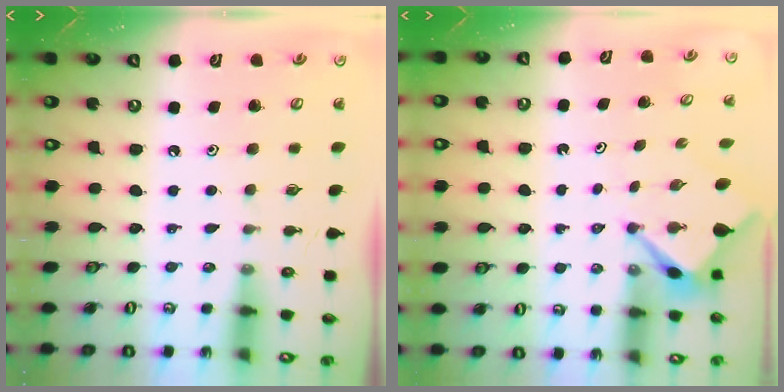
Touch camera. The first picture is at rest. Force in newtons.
{"total": 2.9, "press": 2.9, "slide": 0.2}